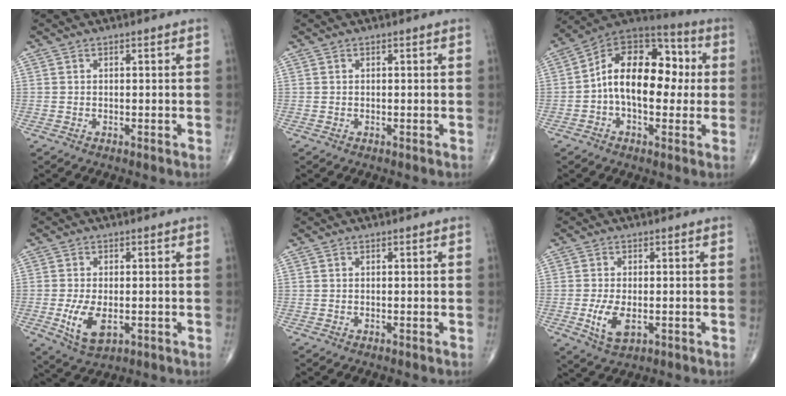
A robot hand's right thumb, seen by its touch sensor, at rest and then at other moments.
{"total": 0.0}
{"total": 18.0, "force": [0.4, 10.8, 14.4], "torque": [-0.194, 0.041, -0.005]}
{"total": 7.0, "force": [-1.5, 3.7, 5.7], "torque": [-0.107, -0.010, -0.018]}
{"total": 0.0}
{"total": 5.7, "force": [-1.2, 3.0, 4.7], "torque": [-0.091, -0.008, -0.015]}